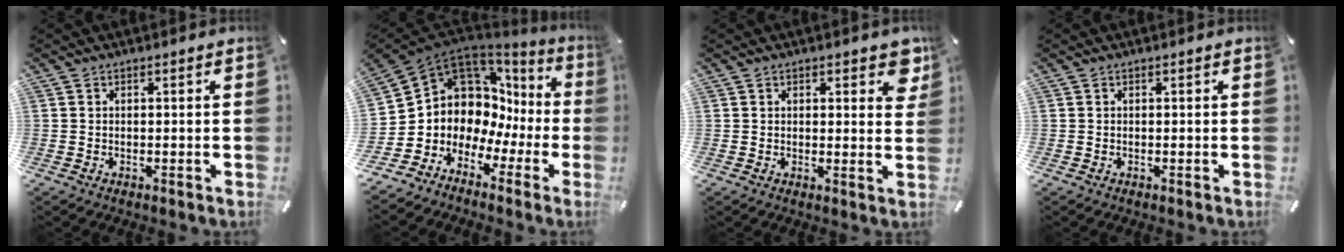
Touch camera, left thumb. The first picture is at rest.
{"total": 7.6, "force": [2.8, 6.9, 1.4], "torque": [-0.053, -0.070, 0.056]}
{"total": 4.6, "force": [2.5, 2.4, 3.0], "torque": [-0.025, -0.011, 0.037]}
{"total": 0.0}